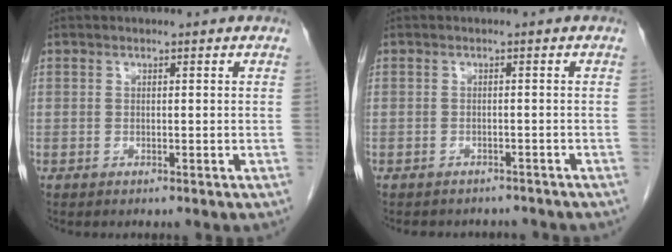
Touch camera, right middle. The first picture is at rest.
{"total": 5.2, "force": [-4.7, 2.0, 0.7], "torque": [-0.012, 0.004, -0.053]}